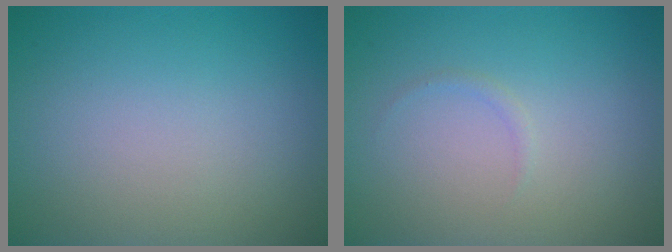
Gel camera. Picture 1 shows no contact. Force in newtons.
{"total": 0.5, "press": 0.5, "slide": 0.0}